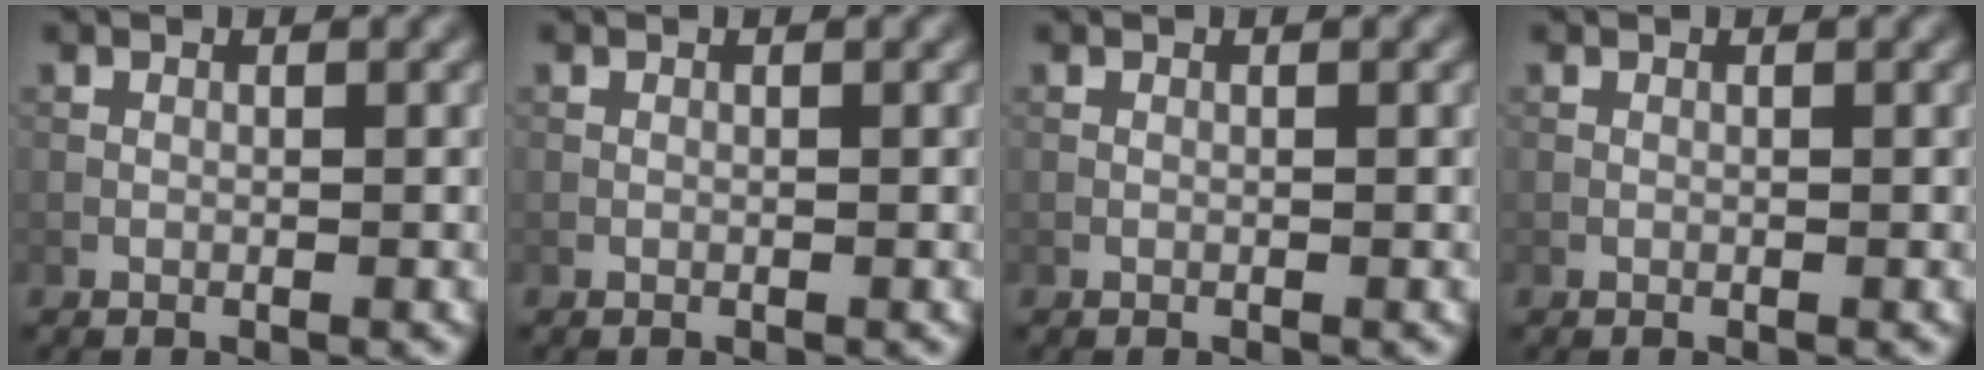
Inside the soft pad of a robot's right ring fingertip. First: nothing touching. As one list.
[{"total": 0.0}, {"total": 0.0}, {"total": 0.0}]